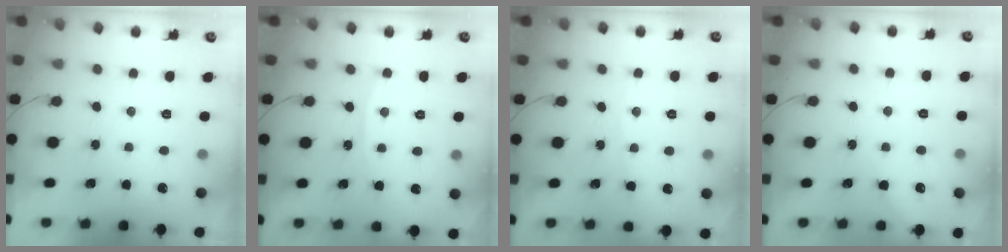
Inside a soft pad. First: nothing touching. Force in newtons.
{"total": 4.2, "press": 4.2, "slide": 0.6}
{"total": 2.0, "press": 2.0, "slide": 0.4}
{"total": 2.2, "press": 2.1, "slide": 0.3}